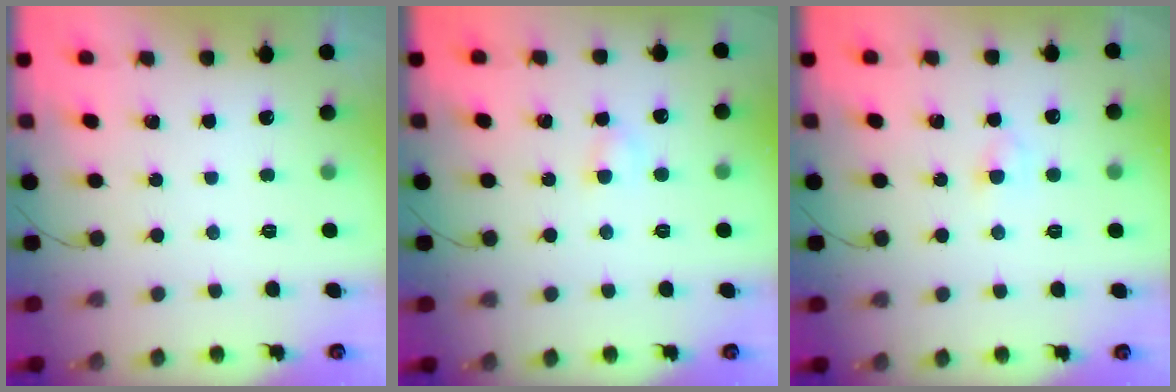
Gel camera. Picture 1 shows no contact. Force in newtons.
{"total": 3.4, "press": 3.2, "slide": 1.2}
{"total": 2.7, "press": 2.6, "slide": 1.0}